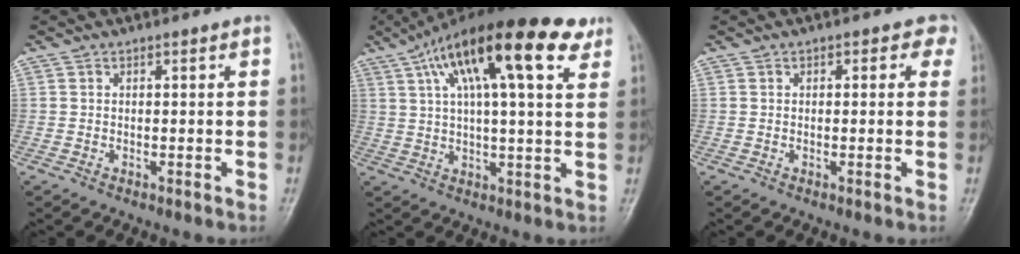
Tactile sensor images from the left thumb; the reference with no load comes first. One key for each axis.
{"total": 21.2, "fx": 10.7, "fy": 6.3, "fz": 17.2, "tx": -0.268, "ty": 0.008, "tz": 0.165}
{"total": 3.0, "fx": 1.2, "fy": 2.0, "fz": 1.9, "tx": 0.007, "ty": 0.002, "tz": 0.005}